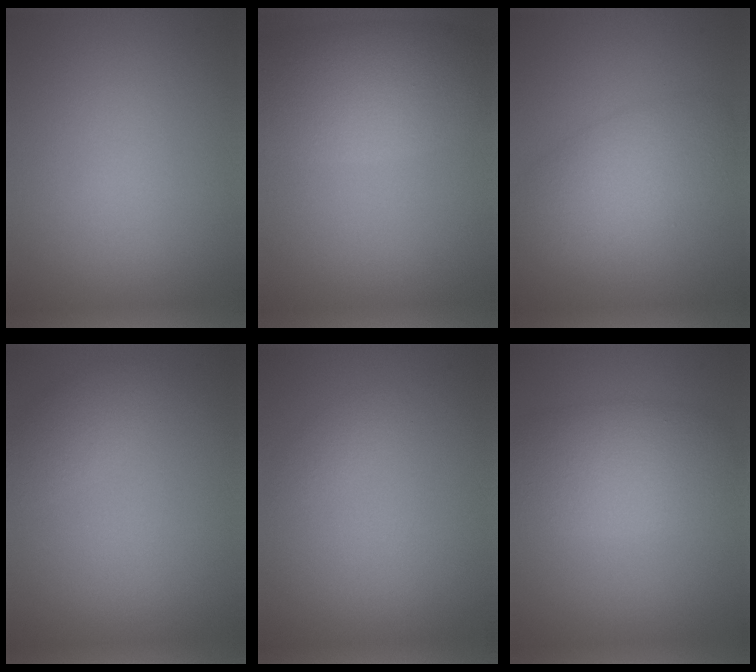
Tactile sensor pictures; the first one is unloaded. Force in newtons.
{"total": 6.4, "press": 6.4, "slide": 0.4}
{"total": 5.2, "press": 5.2, "slide": 0.4}
{"total": 1.9, "press": 1.9, "slide": 0.2}
{"total": 0.7, "press": 0.7, "slide": 0.0}
{"total": 5.6, "press": 5.6, "slide": 0.2}